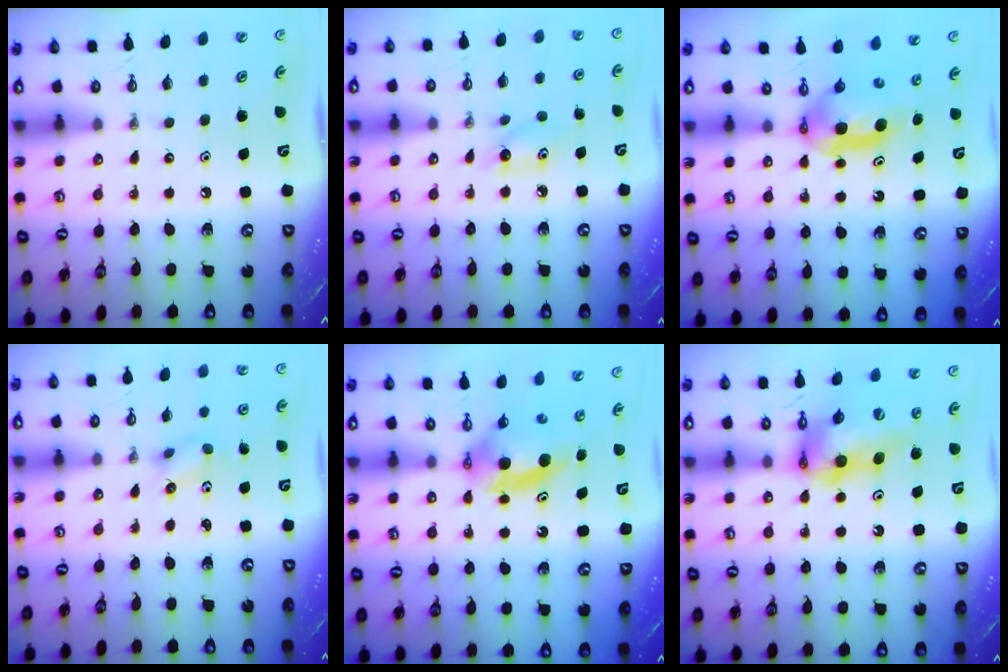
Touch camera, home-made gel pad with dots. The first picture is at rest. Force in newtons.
{"total": 5.7, "press": 5.6, "slide": 0.5}
{"total": 8.7, "press": 5.2, "slide": 6.9}
{"total": 2.5, "press": 2.2, "slide": 1.2}
{"total": 7.5, "press": 5.9, "slide": 4.6}
{"total": 13.1, "press": 13.1, "slide": 1.5}